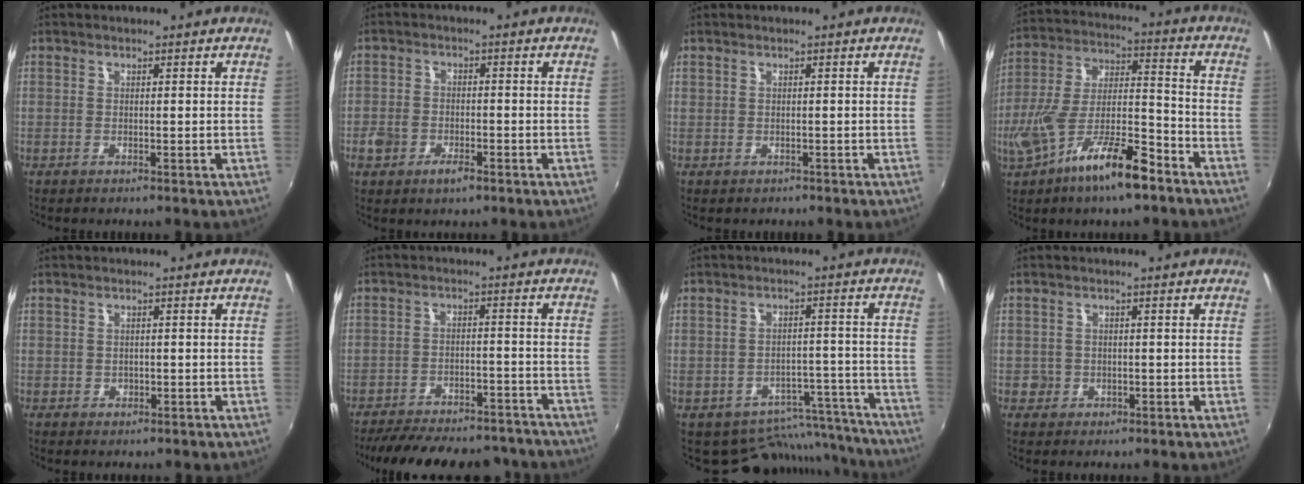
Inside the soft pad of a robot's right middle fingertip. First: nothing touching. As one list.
[{"total": 5.4, "force": [-3.1, 2.9, 3.3], "torque": [-0.078, -0.006, -0.061]}, {"total": 0.7, "force": [-0.2, 0.6, 0.1], "torque": [-0.004, -0.002, 0.001]}, {"total": 15.5, "force": [-9.1, 4.1, 12.0], "torque": [-0.230, -0.017, -0.162]}, {"total": 1.5, "force": [-0.6, 1.3, 0.4], "torque": [-0.007, -0.003, -0.006]}, {"total": 22.5, "force": [-19.5, 7.1, 8.7], "torque": [-0.178, 0.005, -0.246]}, {"total": 12.5, "force": [-11.2, 5.4, 1.7], "torque": [-0.026, 0.041, -0.130]}, {"total": 2.7, "force": [-0.7, 2.6, 0.4], "torque": [-0.009, -0.001, -0.012]}]